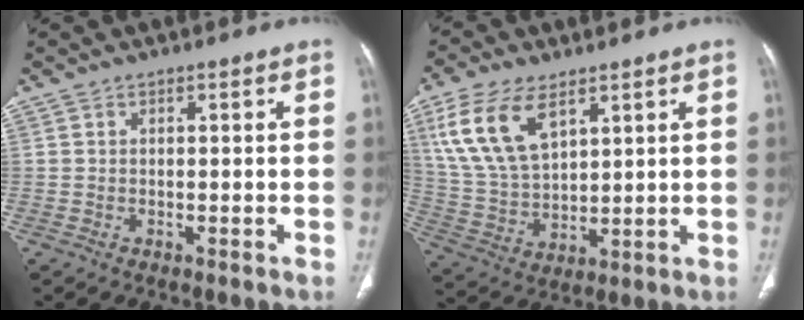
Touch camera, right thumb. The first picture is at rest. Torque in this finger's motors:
{"motor_torque": [-0.98, 1.58, 1.03, 0.61, 0.40]}